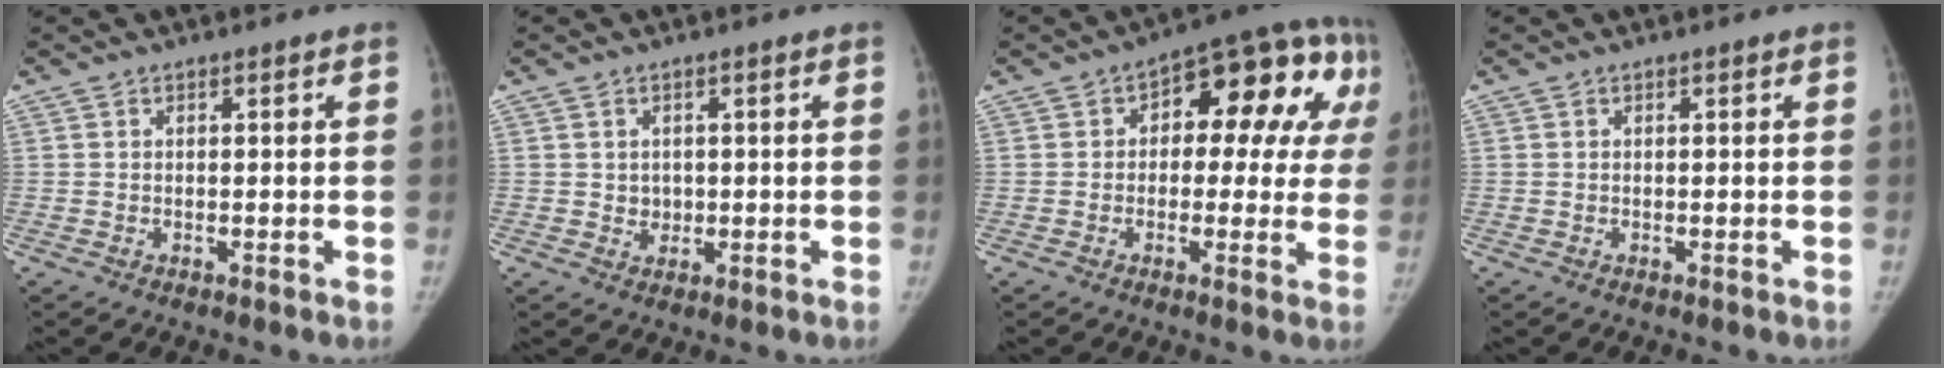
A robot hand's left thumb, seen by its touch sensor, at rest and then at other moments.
{"total": 2.3, "force": [0.1, 2.1, 1.0], "torque": [0.000, 0.001, 0.006]}
{"total": 17.6, "force": [4.0, 9.5, 14.2], "torque": [-0.117, 0.031, 0.037]}
{"total": 0.0}